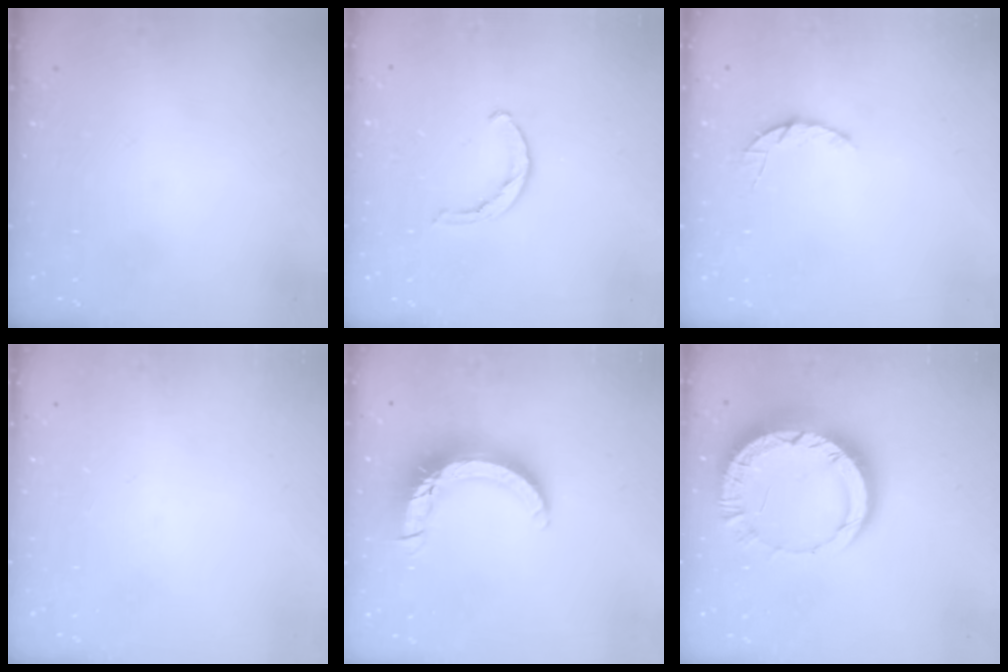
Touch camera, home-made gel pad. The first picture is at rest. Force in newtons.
{"total": 3.5, "press": 3.5, "slide": 0.5}
{"total": 3.1, "press": 3.1, "slide": 0.3}
{"total": 0.0}
{"total": 13.1, "press": 13.0, "slide": 1.3}
{"total": 12.4, "press": 12.3, "slide": 1.2}